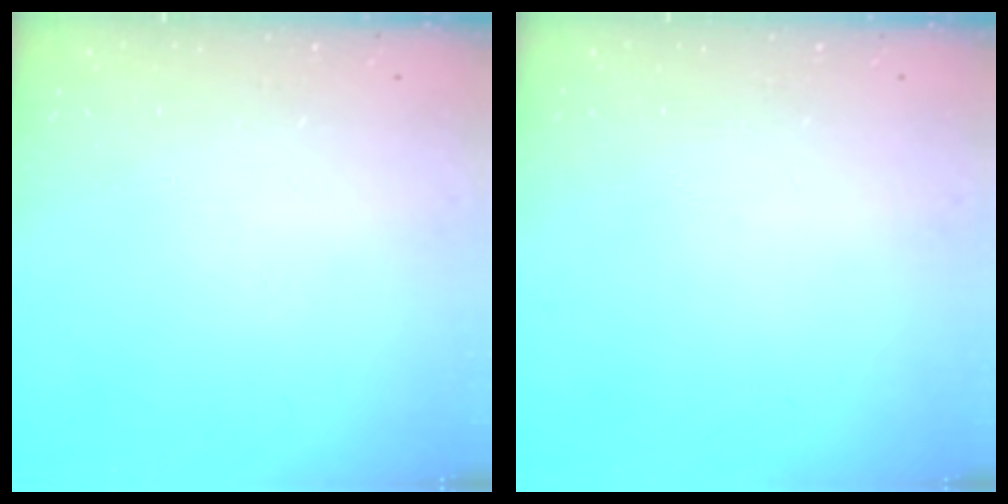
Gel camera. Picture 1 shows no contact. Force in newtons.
{"total": 0.0}